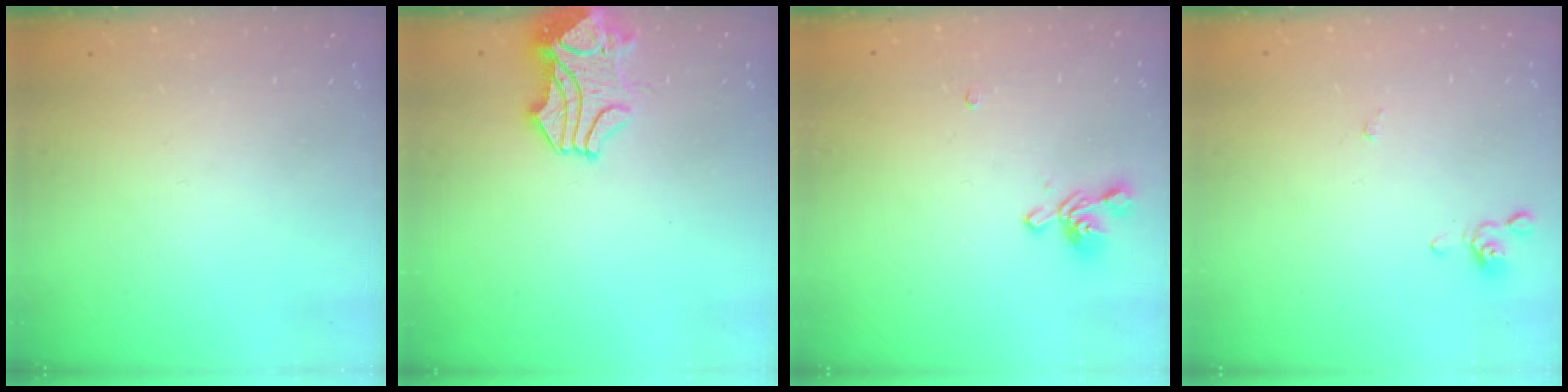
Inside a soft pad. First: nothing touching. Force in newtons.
{"total": 2.0, "press": 1.5, "slide": 1.4}
{"total": 1.5, "press": 1.1, "slide": 1.0}
{"total": 0.0}